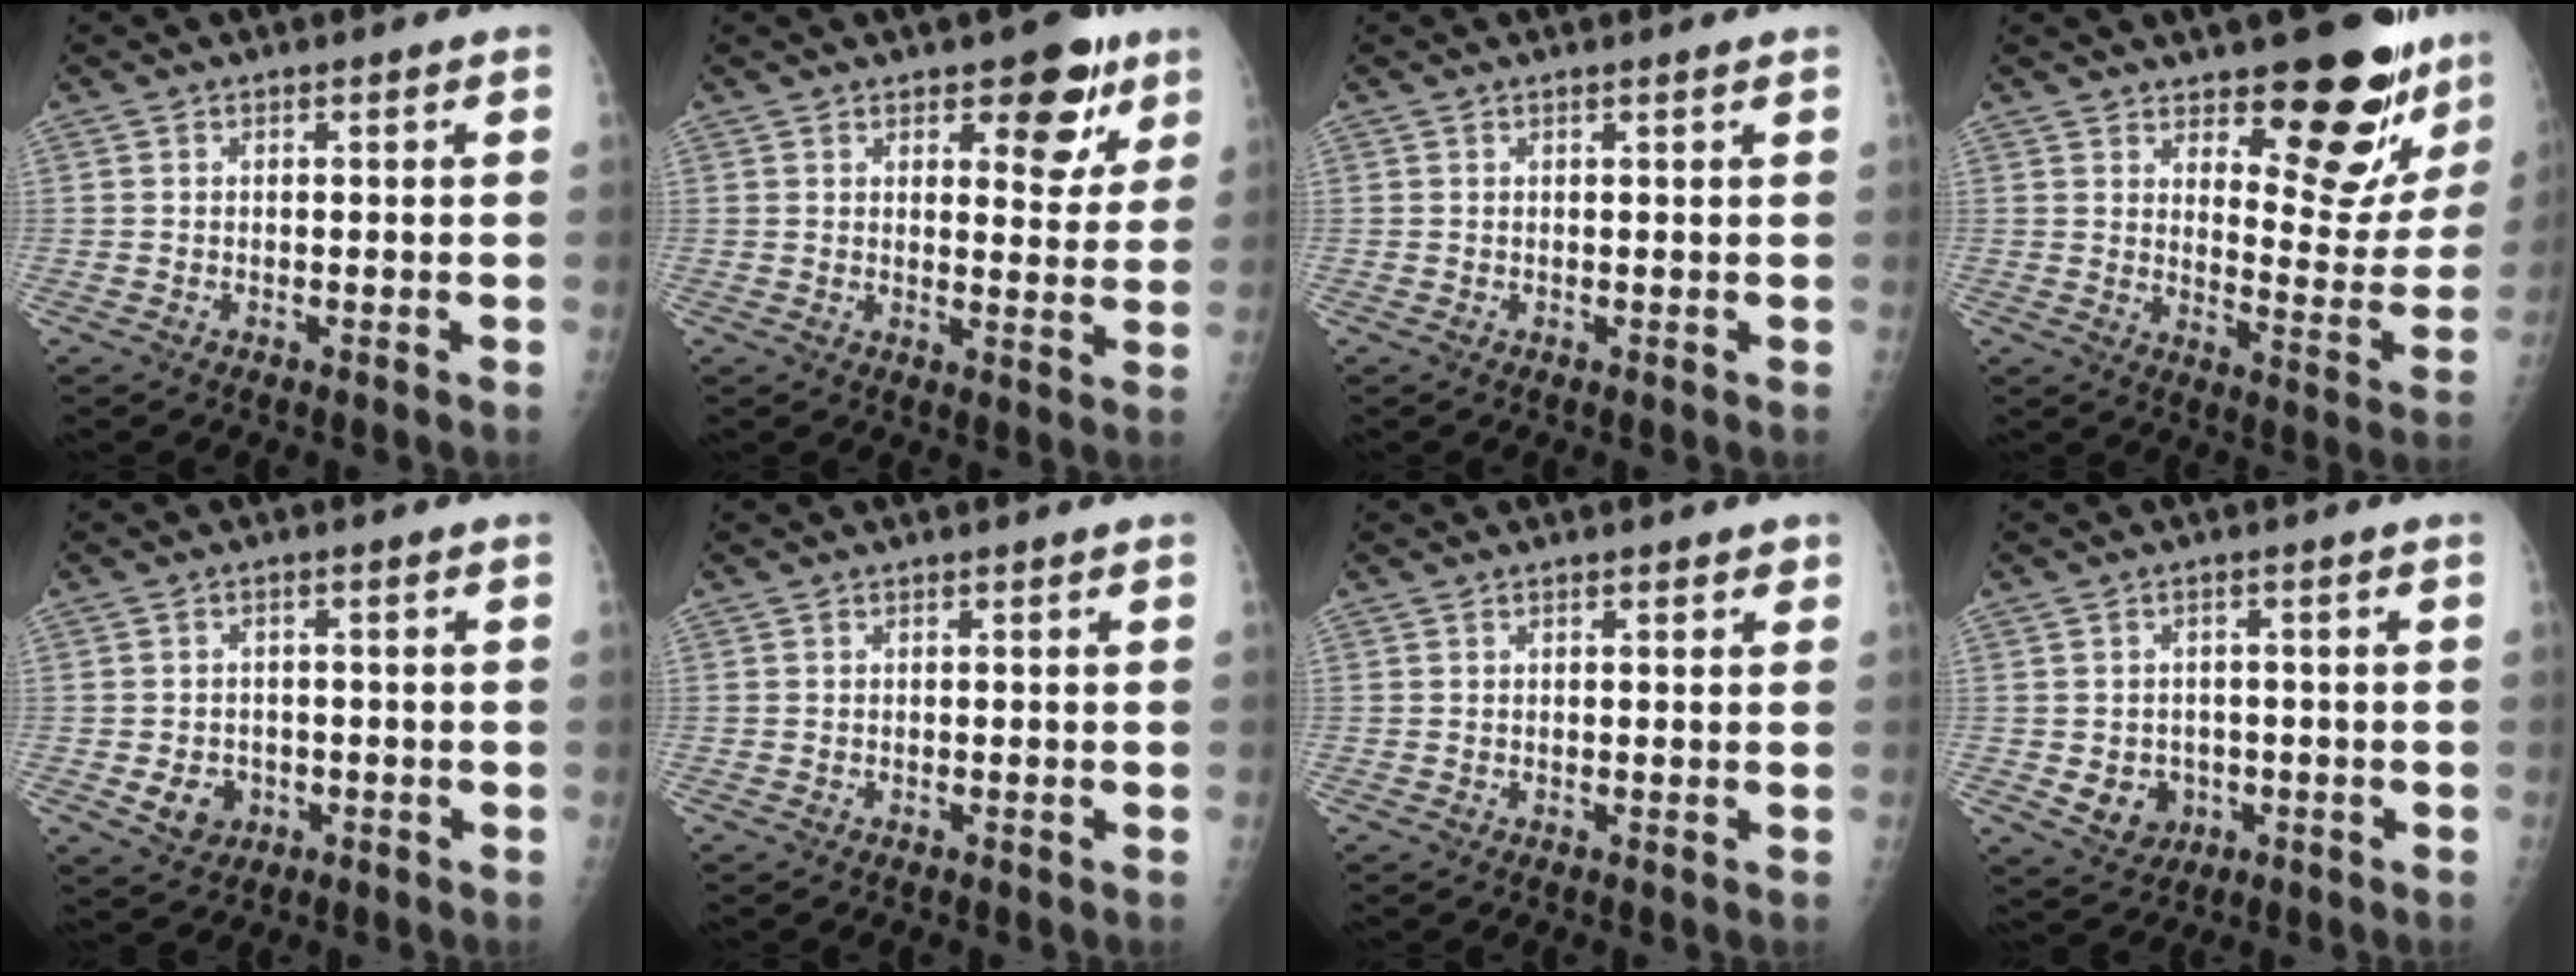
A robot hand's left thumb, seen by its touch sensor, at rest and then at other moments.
{"total": 9.4, "force": [5.3, 4.5, 6.3], "torque": [-0.041, -0.025, 0.068]}
{"total": 0.8, "force": [0.6, 0.0, 0.5], "torque": [-0.007, 0.000, 0.011]}
{"total": 18.6, "force": [13.3, 6.7, 11.1], "torque": [-0.095, -0.108, 0.180]}
{"total": 4.8, "force": [-1.4, 4.0, 2.2], "torque": [-0.022, 0.007, -0.013]}
{"total": 0.0}
{"total": 1.5, "force": [0.9, 0.7, 1.0], "torque": [-0.008, -0.001, 0.009]}
{"total": 5.7, "force": [-1.3, 4.9, 2.6], "torque": [-0.020, 0.008, -0.010]}